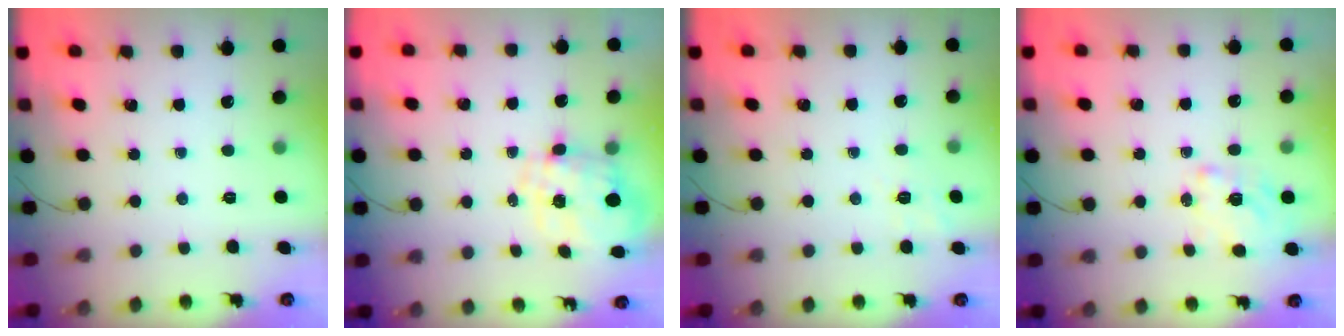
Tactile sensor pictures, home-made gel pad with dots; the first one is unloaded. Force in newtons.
{"total": 2.2, "press": 1.8, "slide": 1.3}
{"total": 2.1, "press": 0.6, "slide": 2.0}
{"total": 2.3, "press": 2.3, "slide": 0.4}